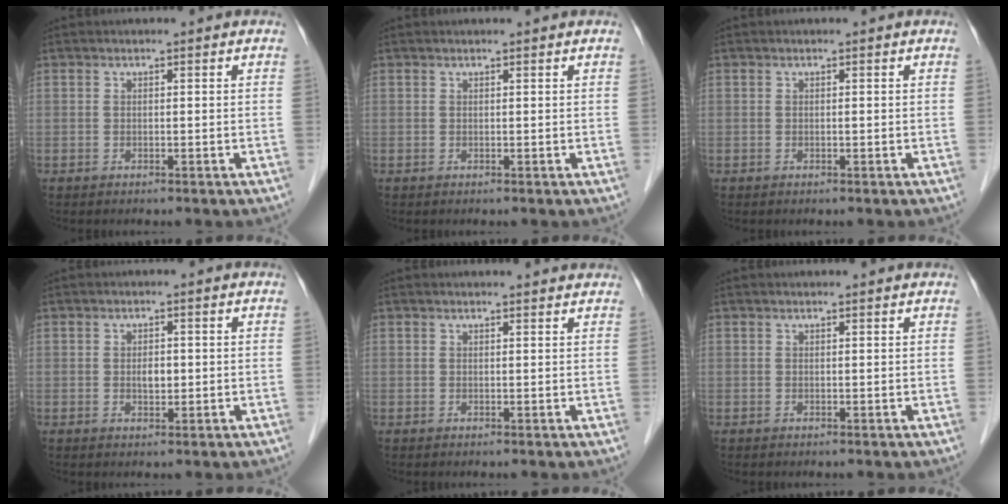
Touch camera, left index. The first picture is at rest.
{"total": 0.7, "force": [0.7, 0.0, 0.2], "torque": [-0.007, 0.011, 0.013]}
{"total": 0.0}
{"total": 1.8, "force": [0.0, 1.0, 1.5], "torque": [-0.026, 0.000, 0.002]}
{"total": 3.7, "force": [3.6, 0.3, 0.7], "torque": [-0.013, 0.010, 0.036]}
{"total": 1.7, "force": [1.6, 0.1, 0.4], "torque": [-0.010, 0.013, 0.020]}